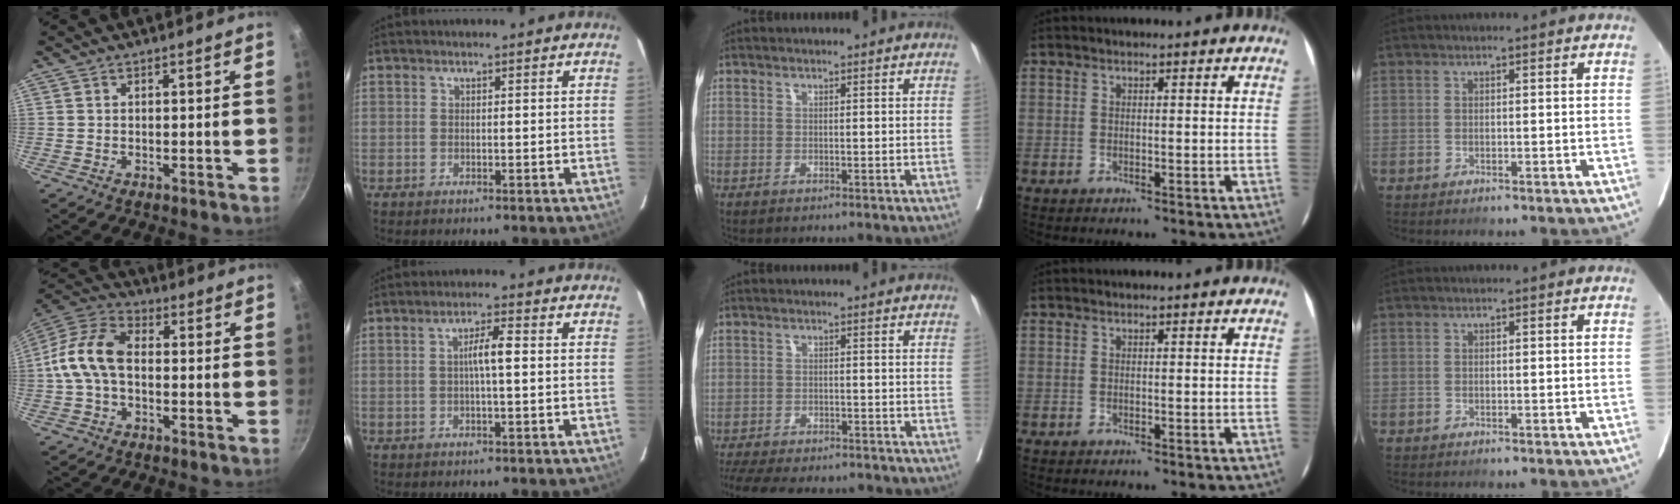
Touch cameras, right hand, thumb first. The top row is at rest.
{"thumb": {"total": 12.5, "force": [-0.5, 7.9, 9.7], "torque": [-0.196, 0.035, -0.019]}, "index": {"total": 3.6, "force": [0.1, 0.2, 3.6], "torque": [-0.064, 0.007, 0.001]}, "middle": {"total": 15.5, "force": [-13.8, 3.9, 6.1], "torque": [-0.142, -0.015, -0.188]}}